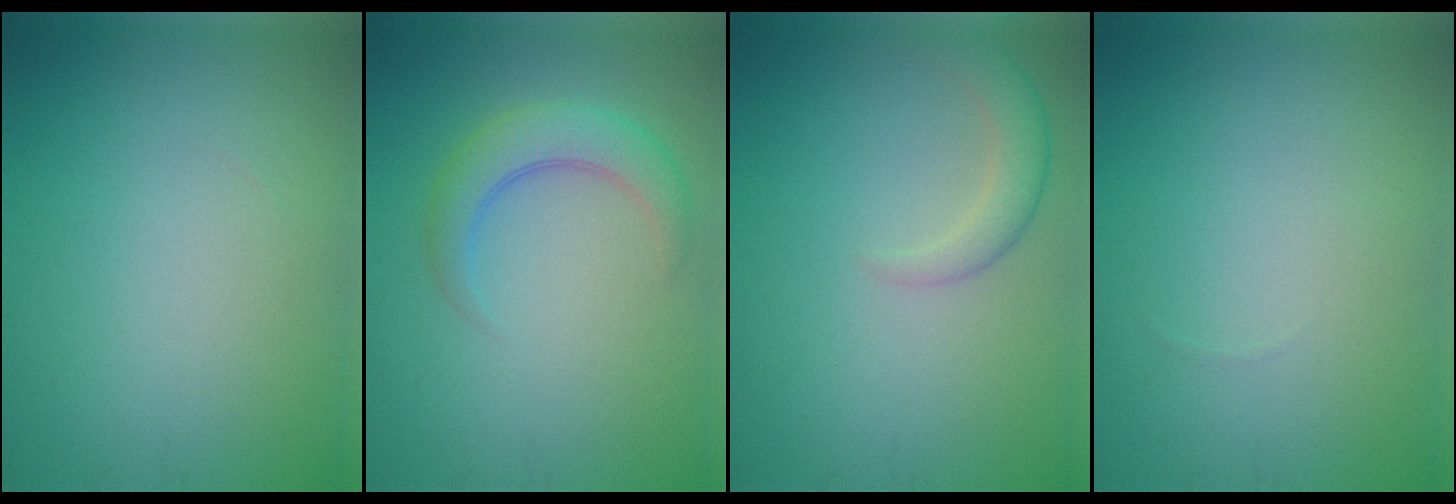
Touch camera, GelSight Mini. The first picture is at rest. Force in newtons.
{"total": 3.5, "press": 3.5, "slide": 0.1}
{"total": 2.4, "press": 2.4, "slide": 0.2}
{"total": 0.0}